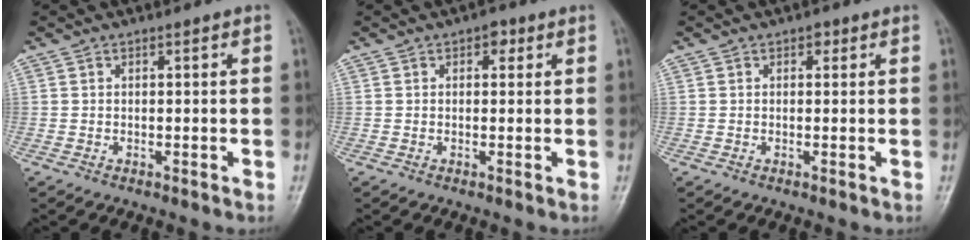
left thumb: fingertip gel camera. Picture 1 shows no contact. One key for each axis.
{"total": 2.2, "fx": 0.9, "fy": 1.4, "fz": 1.4, "tx": -0.003, "ty": 0.003, "tz": 0.005}
{"total": 1.2, "fx": 0.5, "fy": 0.8, "fz": 0.7, "tx": 0.001, "ty": 0.002, "tz": 0.002}